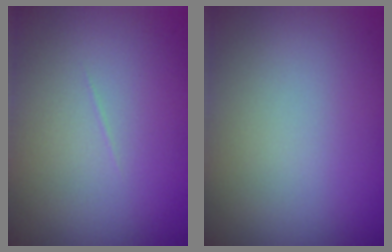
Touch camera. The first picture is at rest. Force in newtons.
{"total": 0.0}